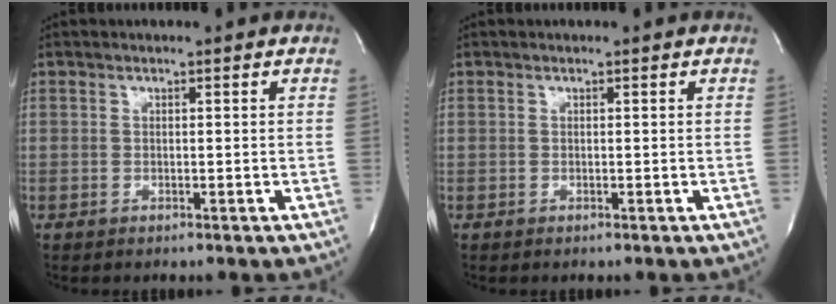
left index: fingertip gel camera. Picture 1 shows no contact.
{"total": 0.0}